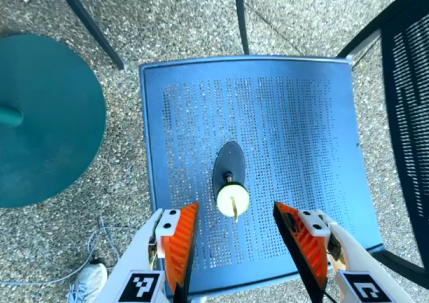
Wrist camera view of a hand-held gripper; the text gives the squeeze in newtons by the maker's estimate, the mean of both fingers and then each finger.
{"total": 0.0}